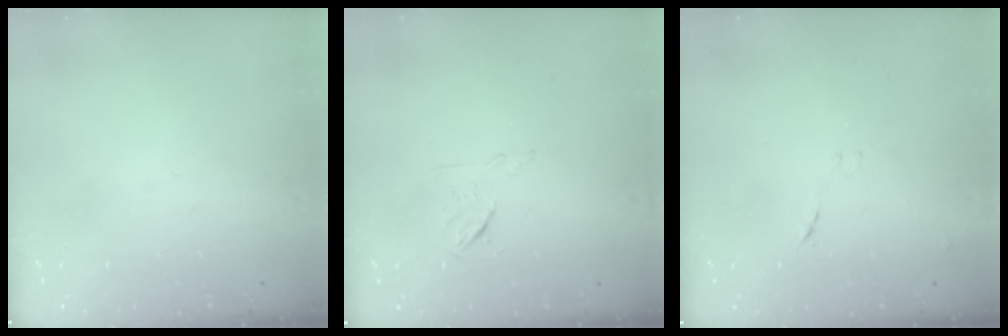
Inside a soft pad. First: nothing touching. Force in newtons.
{"total": 5.8, "press": 5.7, "slide": 1.2}
{"total": 7.2, "press": 7.2, "slide": 0.6}